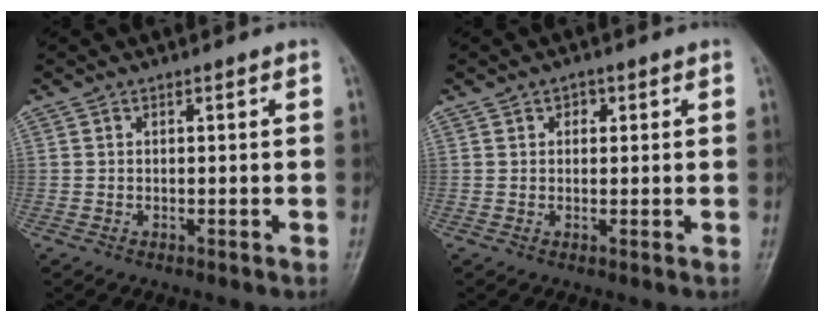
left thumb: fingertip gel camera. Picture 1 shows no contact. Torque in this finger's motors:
{"motor_torque": [-0.13, -0.03, -0.16, -0.06, -0.01]}